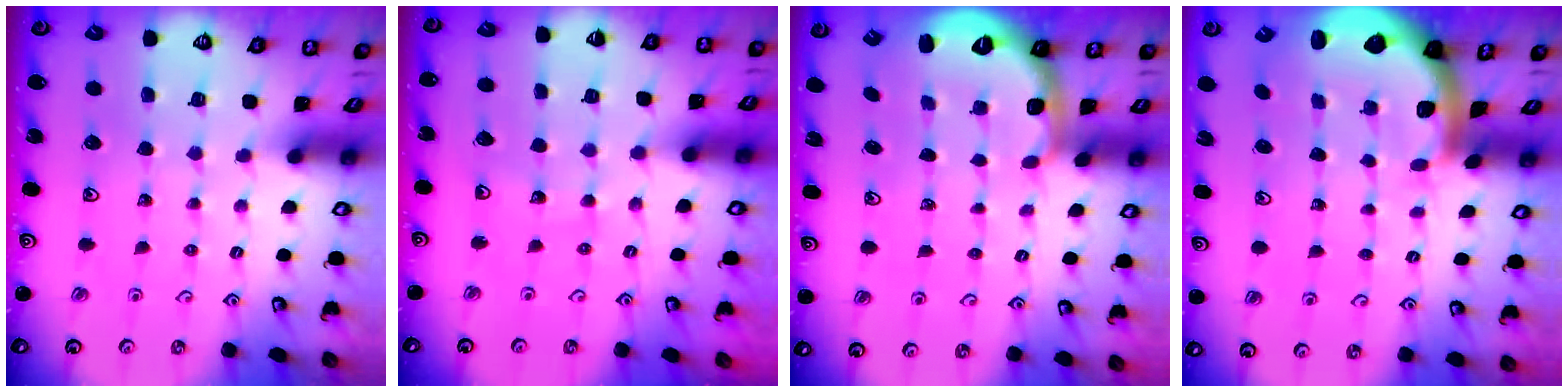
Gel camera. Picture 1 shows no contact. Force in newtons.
{"total": 5.5, "press": 5.5, "slide": 0.7}
{"total": 2.7, "press": 1.6, "slide": 2.2}
{"total": 1.4, "press": 1.4, "slide": 0.2}